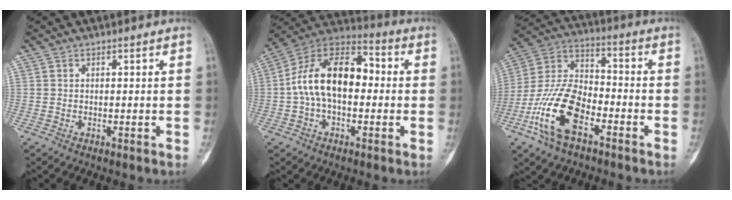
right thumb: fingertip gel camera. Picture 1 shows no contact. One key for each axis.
{"total": 16.5, "fx": -0.2, "fy": 9.9, "fz": 13.2, "tx": -0.213, "ty": 0.047, "tz": -0.015}
{"total": 16.4, "fx": -7.2, "fy": 8.5, "fz": 12.0, "tx": -0.234, "ty": 0.044, "tz": -0.144}